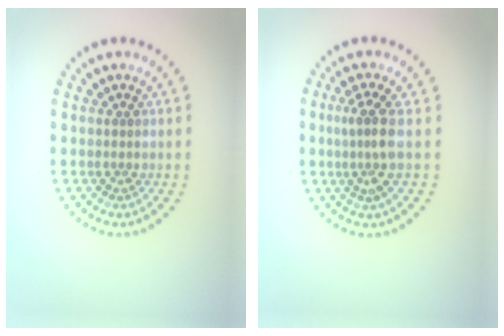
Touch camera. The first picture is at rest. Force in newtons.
{"total": 2.8, "press": 2.0, "slide": 1.9}